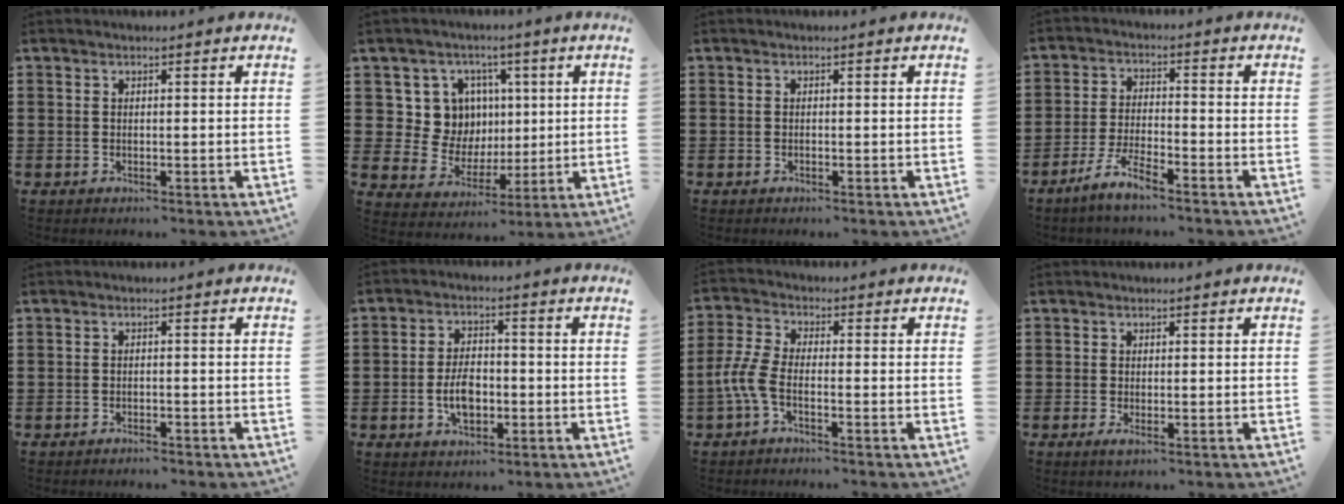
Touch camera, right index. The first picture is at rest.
{"total": 9.3, "force": [2.5, 8.6, 2.5], "torque": [-0.071, -0.006, 0.053]}
{"total": 0.0}
{"total": 5.0, "force": [-4.2, 0.3, 2.7], "torque": [-0.066, -0.008, -0.084]}
{"total": 1.1, "force": [-1.1, 0.1, 0.2], "torque": [-0.008, 0.001, -0.023]}
{"total": 5.3, "force": [-1.2, 3.0, 4.2], "torque": [-0.080, 0.001, -0.026]}
{"total": 5.2, "force": [-2.2, 1.8, 4.3], "torque": [-0.118, -0.013, -0.049]}
{"total": 0.8, "force": [-0.2, 0.0, 0.8], "torque": [-0.014, -0.005, -0.002]}